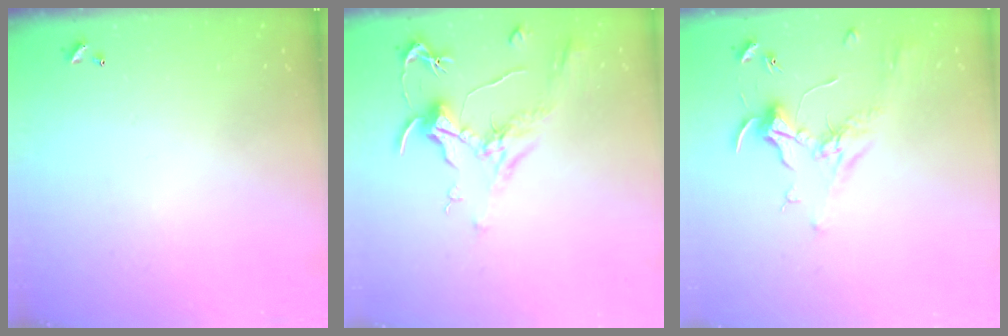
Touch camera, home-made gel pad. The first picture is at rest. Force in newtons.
{"total": 2.1, "press": 2.0, "slide": 0.8}
{"total": 1.8, "press": 1.6, "slide": 0.8}